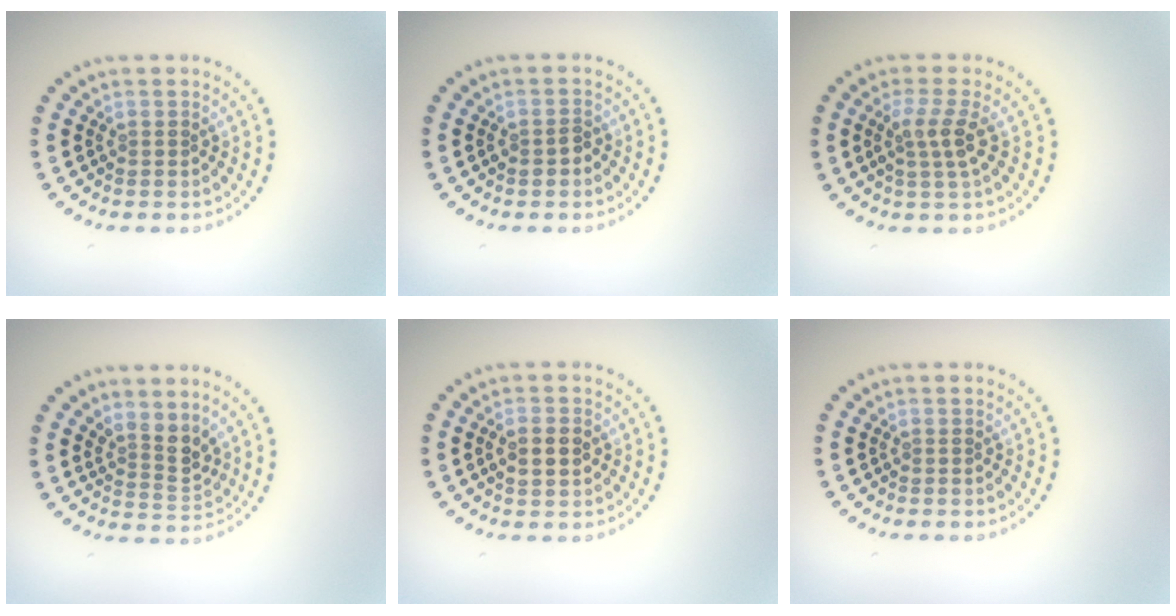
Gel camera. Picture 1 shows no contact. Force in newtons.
{"total": 1.2, "press": 1.1, "slide": 0.4}
{"total": 2.5, "press": 2.1, "slide": 1.4}
{"total": 2.7, "press": 2.0, "slide": 1.8}
{"total": 2.5, "press": 2.4, "slide": 0.2}
{"total": 0.0}